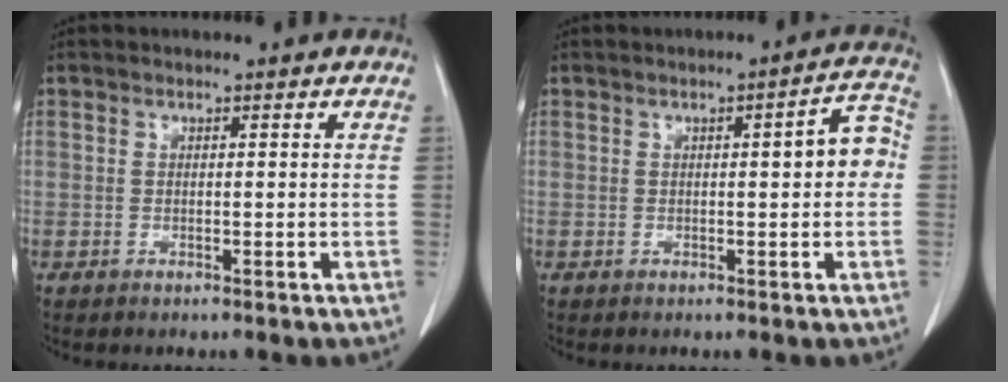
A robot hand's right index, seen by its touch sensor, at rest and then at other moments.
{"total": 4.9, "force": [0.2, 1.1, 4.7], "torque": [-0.055, 0.018, -0.003]}